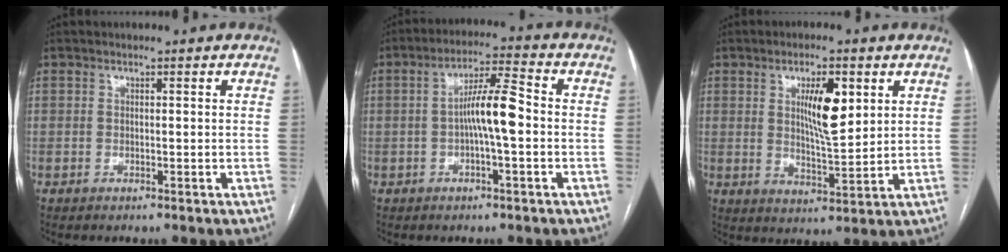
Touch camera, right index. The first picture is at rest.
{"total": 7.5, "force": [-0.7, 0.8, 7.5], "torque": [-0.136, 0.017, -0.017]}
{"total": 7.9, "force": [2.7, 1.9, 7.2], "torque": [-0.123, -0.003, 0.048]}